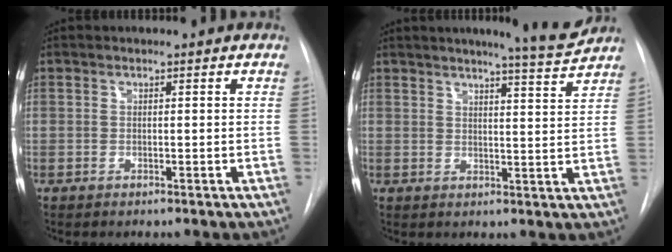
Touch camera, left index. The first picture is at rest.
{"total": 6.7, "force": [6.2, -0.8, 2.5], "torque": [-0.043, -0.023, 0.075]}